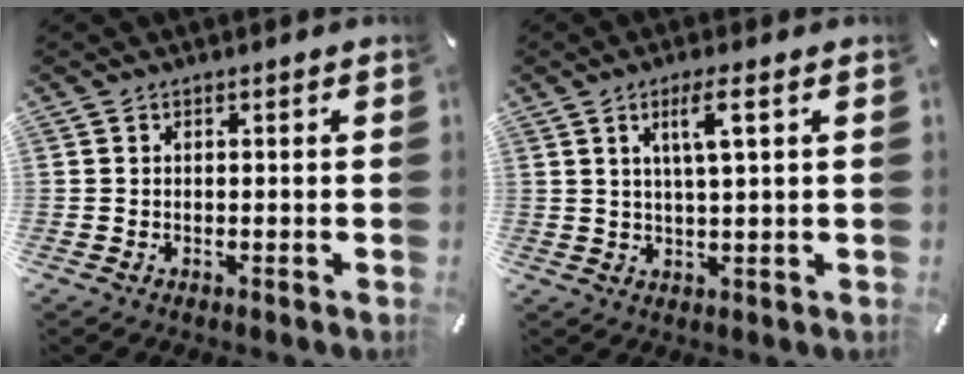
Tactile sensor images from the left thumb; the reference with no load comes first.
{"total": 6.3, "force": [2.6, 0.6, 5.7], "torque": [-0.117, -0.005, 0.036]}